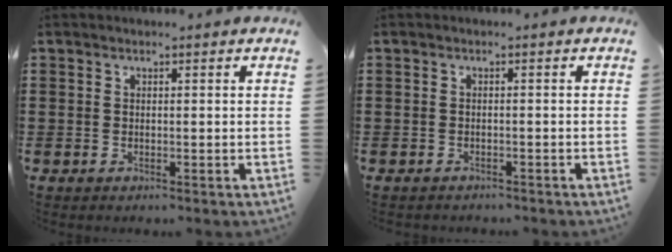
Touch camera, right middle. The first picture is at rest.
{"total": 0.7, "force": [-0.7, 0.0, 0.0], "torque": [-0.003, -0.002, -0.016]}